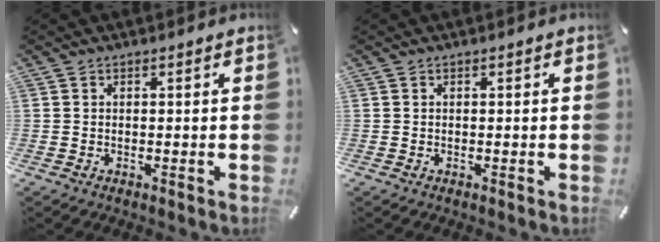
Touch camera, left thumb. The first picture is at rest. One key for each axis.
{"total": 0.0}